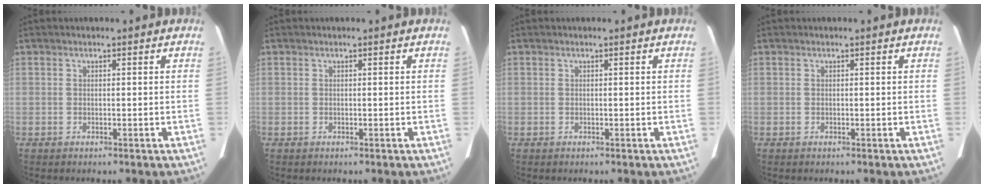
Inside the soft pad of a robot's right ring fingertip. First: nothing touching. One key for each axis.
{"total": 0.0}
{"total": 0.0}
{"total": 0.0}